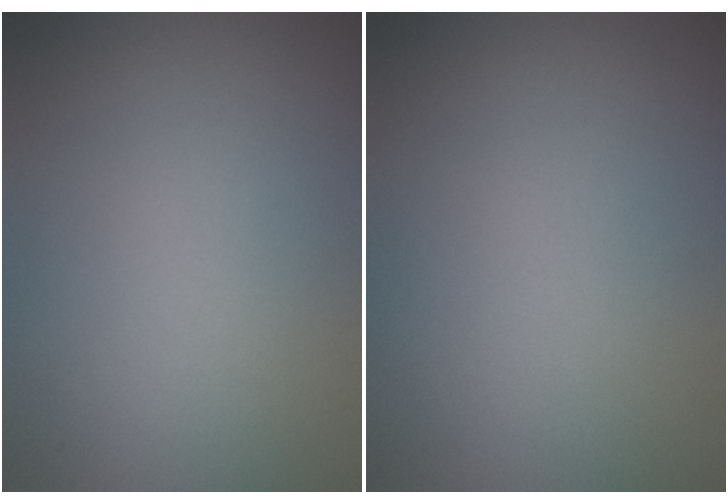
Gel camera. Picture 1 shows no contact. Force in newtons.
{"total": 0.0}